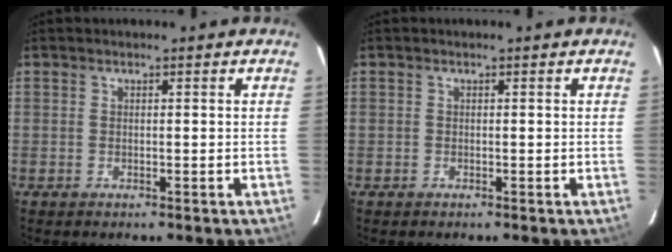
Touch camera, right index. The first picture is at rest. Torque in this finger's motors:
{"motor_torque": [-0.11, 0.02, -0.06, -0.01]}